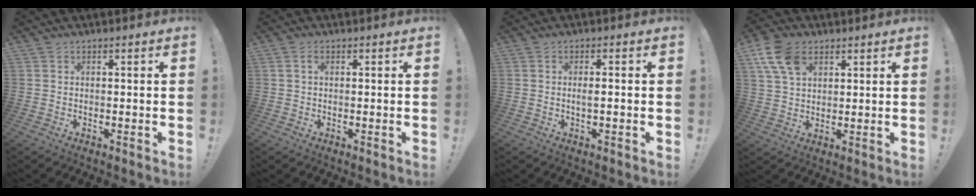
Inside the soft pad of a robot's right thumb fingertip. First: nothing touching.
{"total": 1.3, "force": [0.3, 0.7, 1.1], "torque": [-0.023, 0.004, 0.004]}
{"total": 2.3, "force": [-0.5, 0.1, 2.2], "torque": [-0.040, 0.000, -0.012]}
{"total": 11.1, "force": [5.3, 7.2, 6.6], "torque": [-0.122, -0.007, 0.104]}